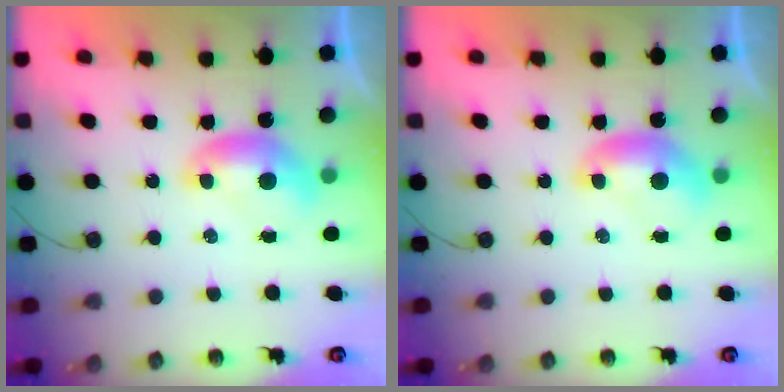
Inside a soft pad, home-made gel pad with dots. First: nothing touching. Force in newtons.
{"total": 0.0}